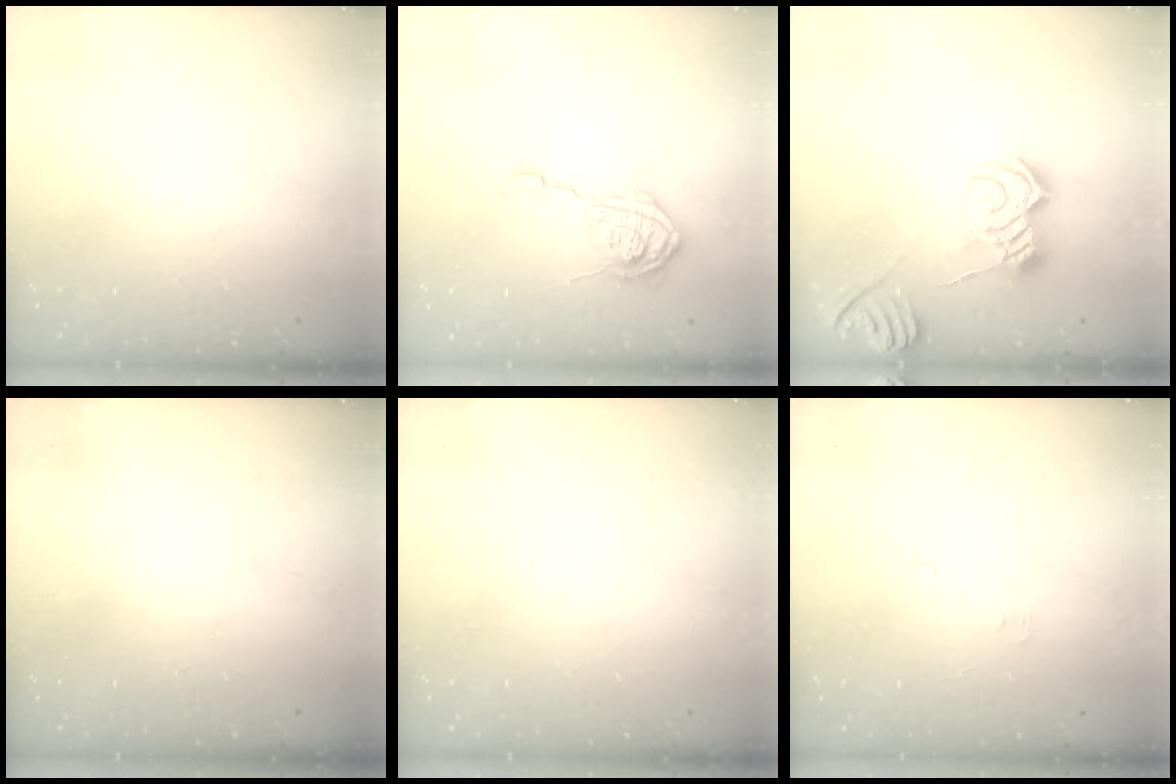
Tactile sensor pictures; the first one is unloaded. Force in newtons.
{"total": 10.7, "press": 10.7, "slide": 0.3}
{"total": 10.0, "press": 10.0, "slide": 0.8}
{"total": 2.4, "press": 2.3, "slide": 0.8}
{"total": 0.0}
{"total": 2.3, "press": 2.3, "slide": 0.3}